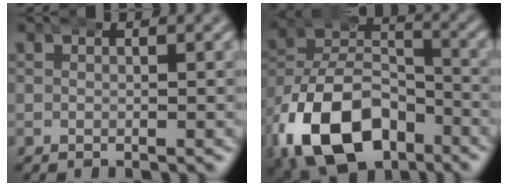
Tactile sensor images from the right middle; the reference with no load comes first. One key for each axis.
{"total": 13.0, "fx": -5.1, "fy": 8.9, "fz": 8.0, "tx": -0.160, "ty": -0.048, "tz": -0.065}